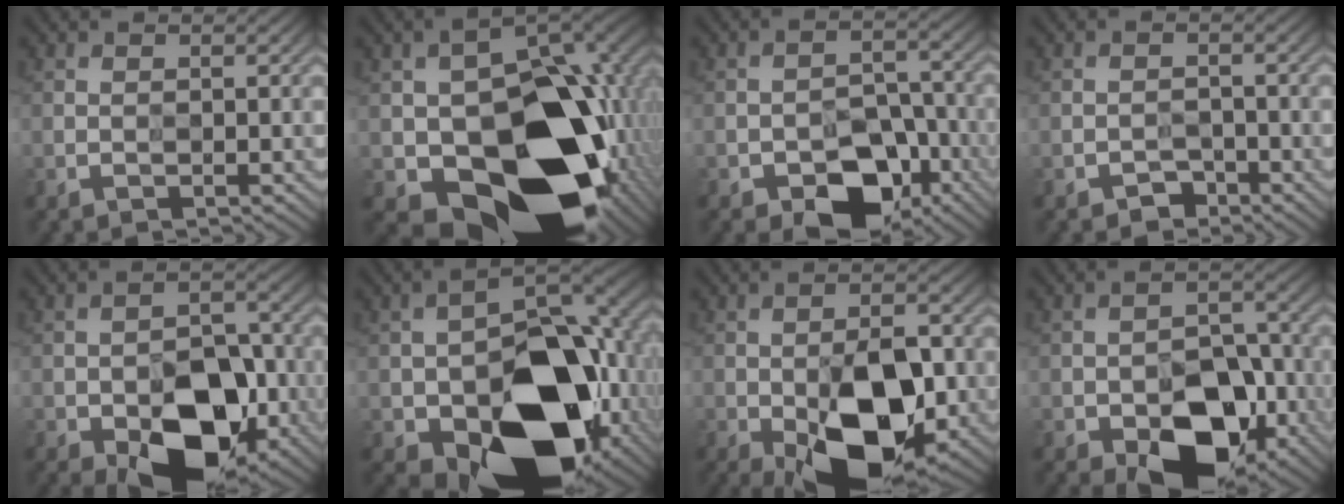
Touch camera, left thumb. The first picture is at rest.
{"total": 20.0, "force": [-4.6, 13.4, 14.2], "torque": [-0.253, -0.035, -0.049]}
{"total": 8.0, "force": [-5.5, 4.3, 3.8], "torque": [-0.047, 0.002, -0.092]}
{"total": 1.7, "force": [-1.5, 0.3, -0.7], "torque": [0.021, 0.005, -0.026]}
{"total": 12.0, "force": [-6.4, 6.5, 7.8], "torque": [-0.110, -0.008, -0.105]}
{"total": 18.0, "force": [-7.0, 11.0, 12.4], "torque": [-0.176, -0.022, -0.107]}
{"total": 14.6, "force": [-6.0, 7.2, 11.2], "torque": [-0.172, -0.013, -0.093]}
{"total": 11.0, "force": [-6.4, 5.9, 6.7], "torque": [-0.088, 0.001, -0.107]}